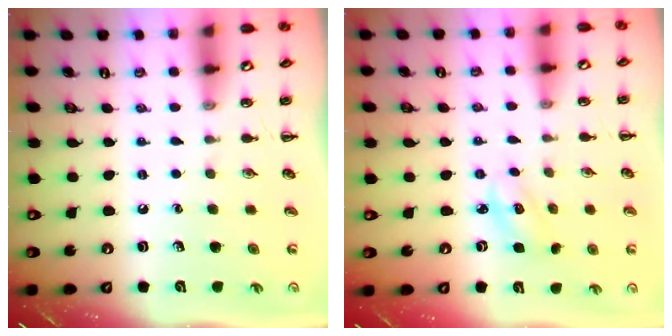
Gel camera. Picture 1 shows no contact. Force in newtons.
{"total": 2.6, "press": 2.5, "slide": 0.6}